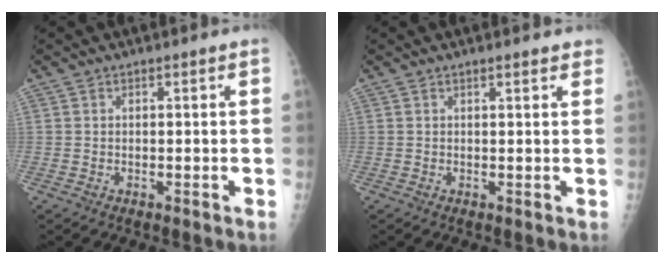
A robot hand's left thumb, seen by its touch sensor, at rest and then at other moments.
{"total": 2.6, "force": [2.0, 0.6, 1.5], "torque": [-0.007, 0.001, 0.022]}